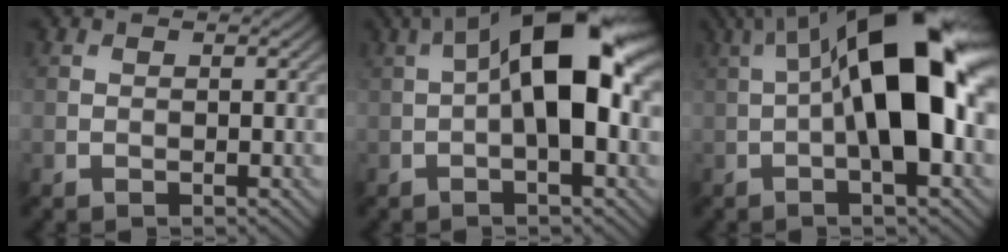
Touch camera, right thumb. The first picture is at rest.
{"total": 14.0, "force": [1.7, 5.6, 12.7], "torque": [-0.213, 0.020, 0.019]}
{"total": 17.0, "force": [1.4, 6.0, 15.9], "torque": [-0.250, 0.043, 0.005]}